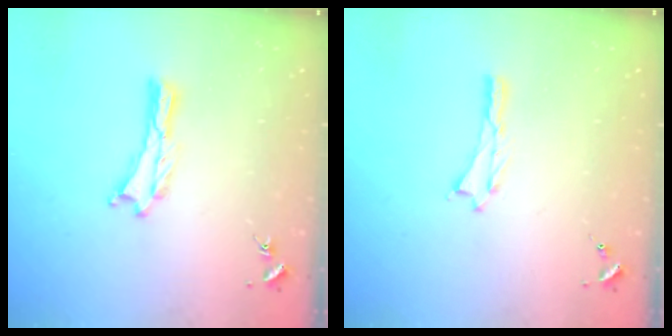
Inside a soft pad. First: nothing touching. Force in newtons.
{"total": 0.0}